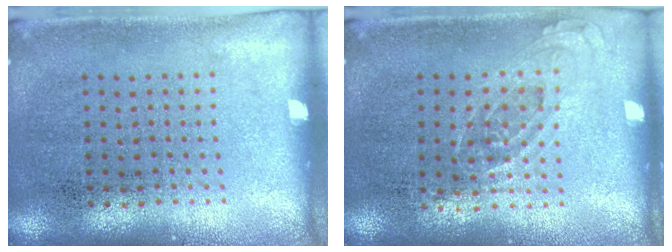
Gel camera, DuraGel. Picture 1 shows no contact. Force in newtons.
{"total": 0.8, "press": 0.7, "slide": 0.4}